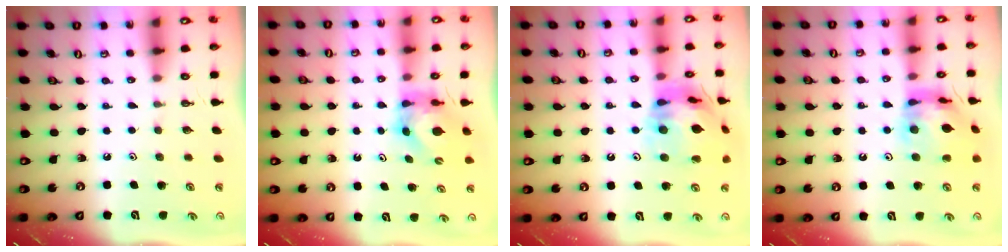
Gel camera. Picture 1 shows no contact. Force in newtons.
{"total": 6.0, "press": 6.0, "slide": 0.4}
{"total": 20.5, "press": 20.4, "slide": 2.3}
{"total": 13.6, "press": 13.5, "slide": 1.5}